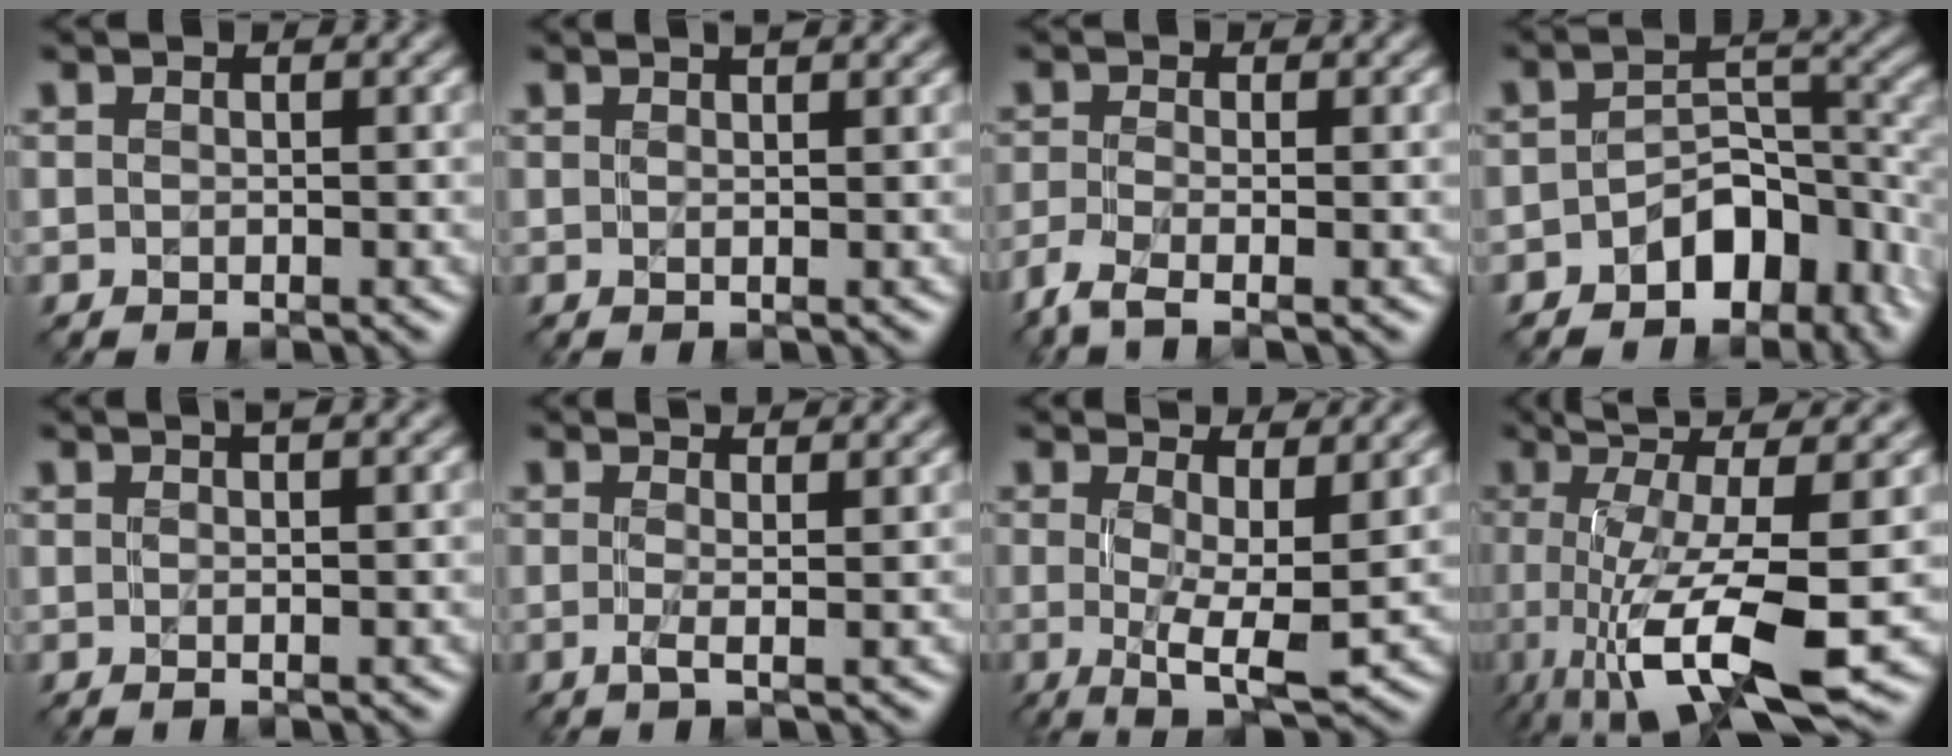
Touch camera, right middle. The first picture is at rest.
{"total": 3.3, "force": [1.8, 1.3, 2.4], "torque": [-0.014, 0.014, -0.006]}
{"total": 3.3, "force": [-2.2, 0.8, 2.3], "torque": [-0.053, -0.015, -0.055]}
{"total": 6.6, "force": [-3.5, 3.9, 3.9], "torque": [-0.042, -0.002, -0.063]}
{"total": 3.0, "force": [1.2, 1.0, 2.5], "torque": [-0.019, 0.003, -0.008]}
{"total": 3.6, "force": [1.0, 1.0, 3.3], "torque": [-0.043, 0.006, -0.004]}
{"total": 7.2, "force": [1.4, 1.9, 6.8], "torque": [-0.097, -0.007, 0.019]}
{"total": 13.2, "force": [-2.0, 3.7, 12.5], "torque": [-0.214, -0.011, -0.026]}